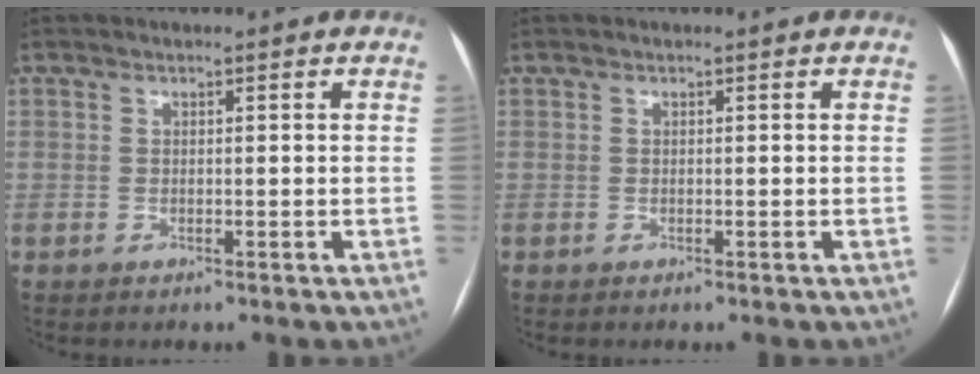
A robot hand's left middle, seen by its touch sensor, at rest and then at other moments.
{"total": 0.0}